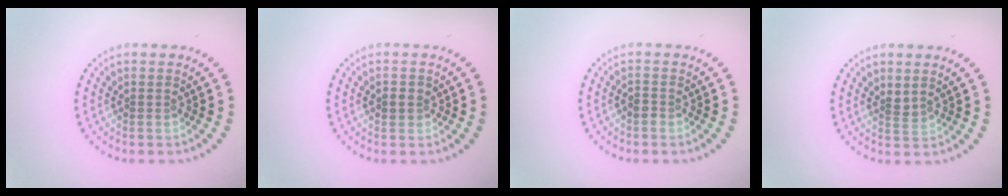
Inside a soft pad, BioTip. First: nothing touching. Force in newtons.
{"total": 1.3, "press": 1.3, "slide": 0.2}
{"total": 0.9, "press": 0.8, "slide": 0.5}
{"total": 1.0, "press": 0.6, "slide": 0.8}